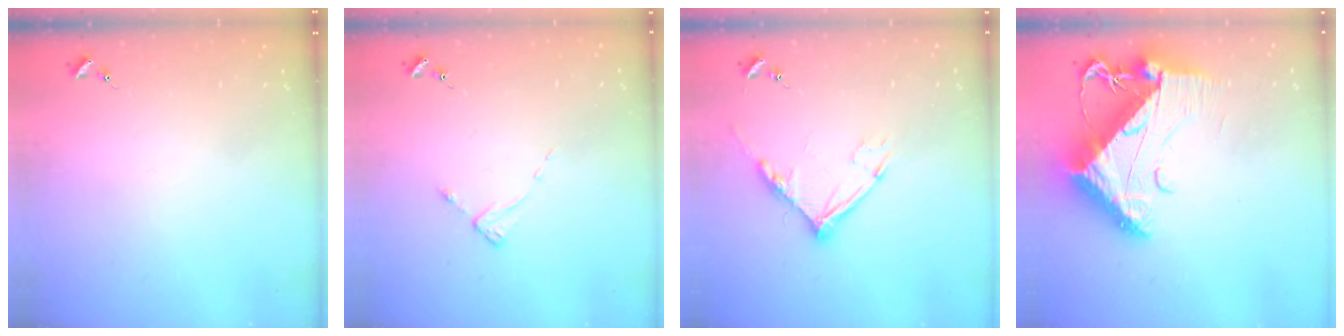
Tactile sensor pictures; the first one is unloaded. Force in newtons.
{"total": 2.1, "press": 2.0, "slide": 0.4}
{"total": 10.7, "press": 10.6, "slide": 1.1}
{"total": 16.5, "press": 16.4, "slide": 1.8}